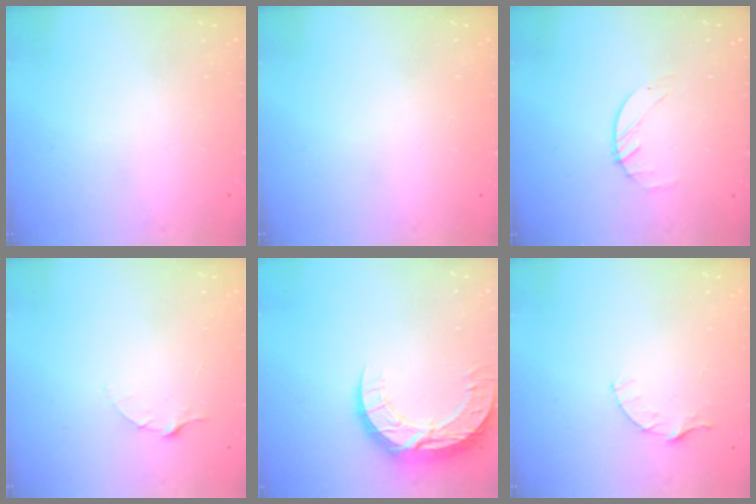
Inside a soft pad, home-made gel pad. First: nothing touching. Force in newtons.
{"total": 0.0}
{"total": 1.4, "press": 1.3, "slide": 0.2}
{"total": 5.2, "press": 5.2, "slide": 0.5}
{"total": 12.9, "press": 12.9, "slide": 1.1}
{"total": 3.4, "press": 3.4, "slide": 0.4}